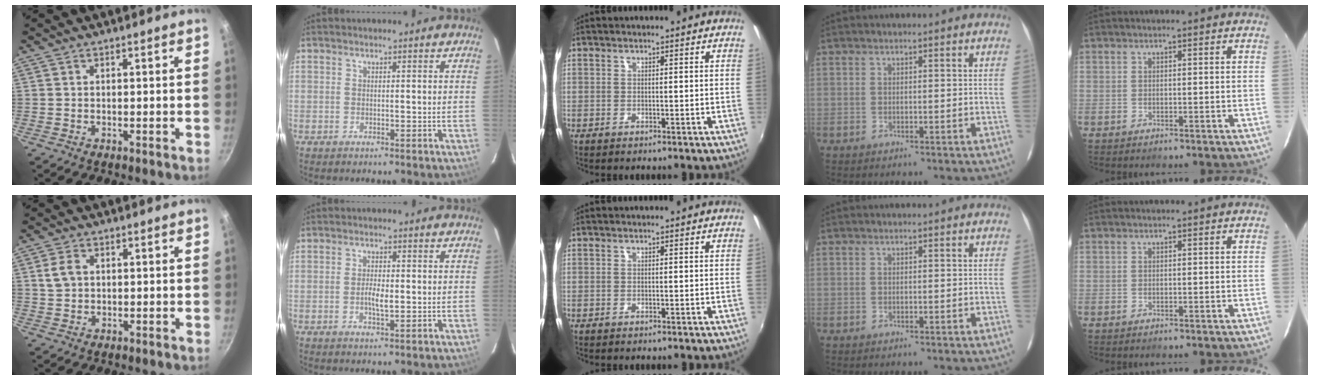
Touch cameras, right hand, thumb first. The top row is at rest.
{"thumb": {"total": 3.8, "force": [0.8, 2.8, 2.4], "torque": [-0.039, 0.005, 0.013]}, "index": {"total": 3.0, "force": [-0.4, 1.1, 2.8], "torque": [-0.052, -0.001, -0.008]}}